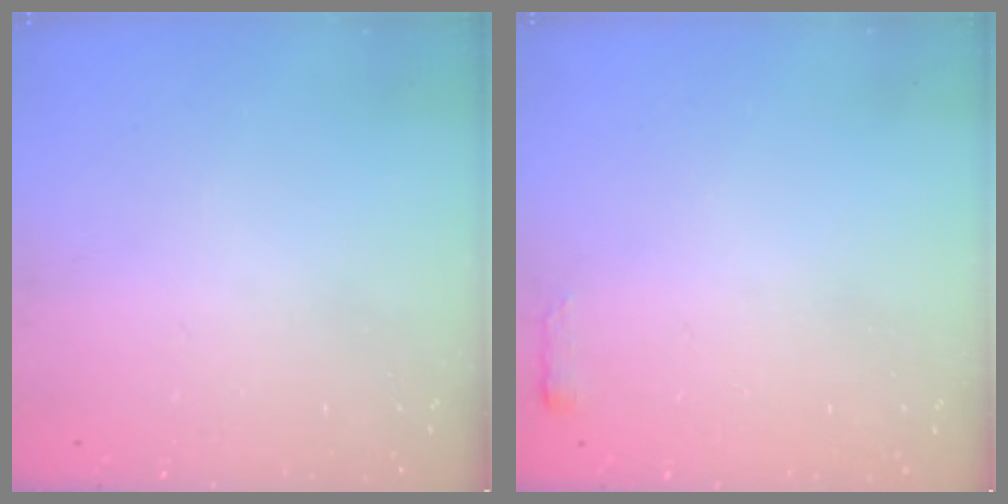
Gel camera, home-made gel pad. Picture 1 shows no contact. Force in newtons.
{"total": 2.4, "press": 2.4, "slide": 0.4}